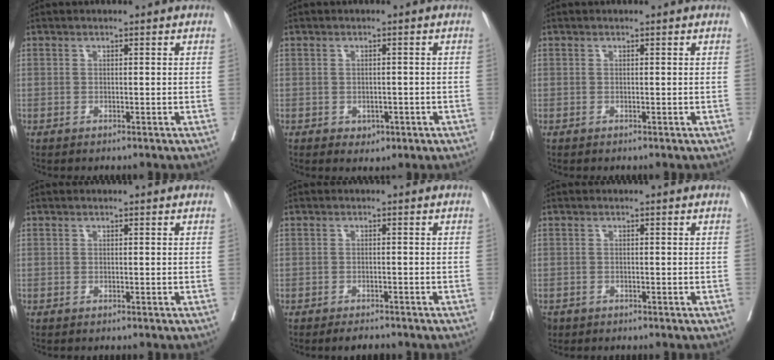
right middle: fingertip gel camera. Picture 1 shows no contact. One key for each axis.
{"total": 2.2, "fx": -0.8, "fy": 1.7, "fz": 1.2, "tx": -0.012, "ty": 0.002, "tz": 0.002}
{"total": 0.0}
{"total": 0.0}
{"total": 2.3, "fx": -2.1, "fy": 0.6, "fz": 0.8, "tx": -0.010, "ty": -0.004, "tz": -0.029}
{"total": 2.4, "fx": -1.7, "fy": 1.7, "fz": 0.6, "tx": -0.014, "ty": -0.003, "tz": -0.031}